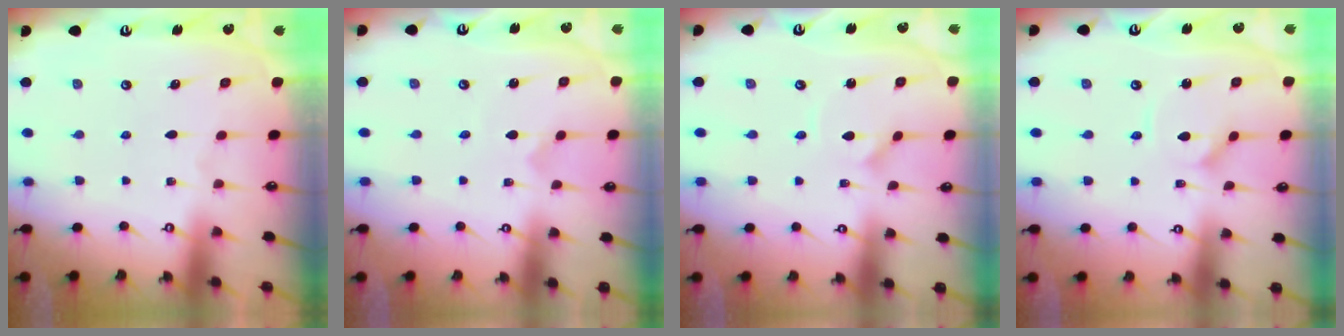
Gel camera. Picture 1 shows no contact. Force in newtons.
{"total": 0.0}
{"total": 0.8, "press": 0.8, "slide": 0.2}
{"total": 3.0, "press": 2.9, "slide": 0.4}